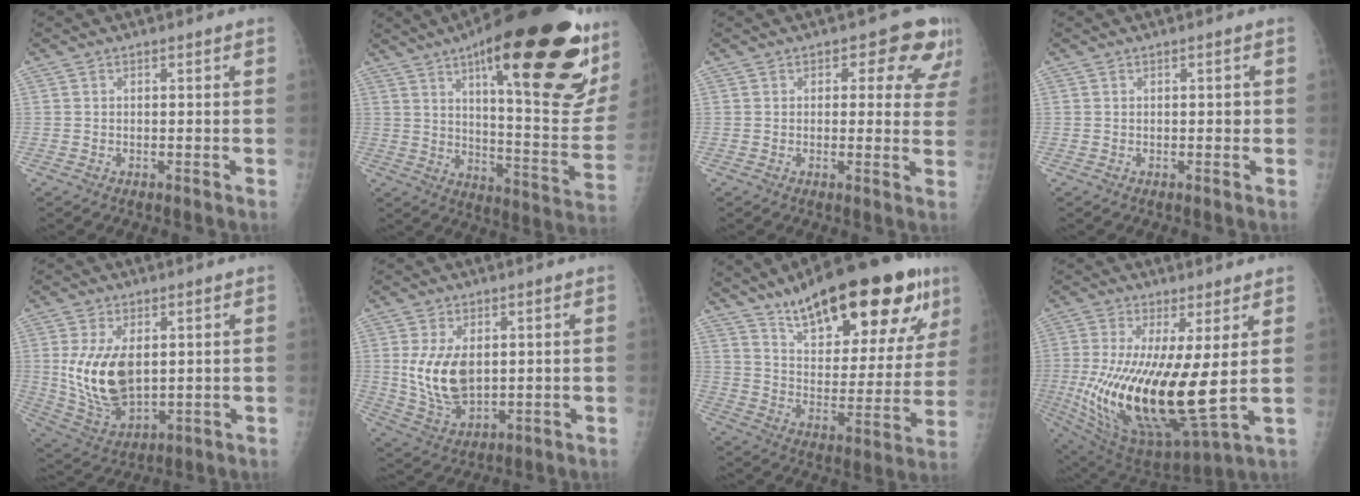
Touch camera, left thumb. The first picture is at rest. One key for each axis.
{"total": 35.1, "fx": 17.5, "fy": 9.6, "fz": 28.9, "tx": -0.313, "ty": -0.036, "tz": 0.268}
{"total": 8.2, "fx": 4.4, "fy": 4.7, "fz": 5.1, "tx": -0.010, "ty": -0.016, "tz": 0.037}
{"total": 0.9, "fx": 0.0, "fy": 0.5, "fz": 0.7, "tx": -0.001, "ty": 0.002, "tz": -0.003}
{"total": 13.7, "fx": 1.7, "fy": 8.0, "fz": 11.0, "tx": -0.197, "ty": -0.019, "tz": 0.049}
{"total": 11.1, "fx": 1.4, "fy": 6.7, "fz": 8.8, "tx": -0.155, "ty": -0.016, "tz": 0.043}
{"total": 29.3, "fx": 17.9, "fy": 9.9, "fz": 21.0, "tx": -0.278, "ty": -0.047, "tz": 0.276}
{"total": 22.3, "fx": -0.1, "fy": 6.9, "fz": 21.2, "tx": -0.430, "ty": -0.051, "tz": 0.021}